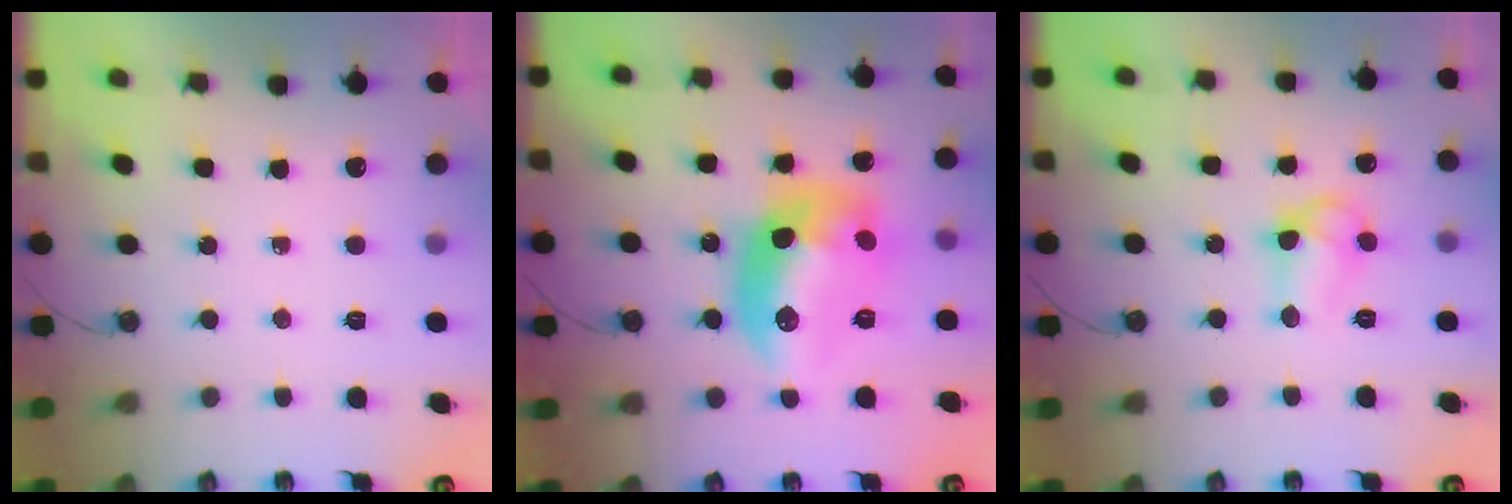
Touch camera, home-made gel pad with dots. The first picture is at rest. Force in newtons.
{"total": 16.1, "press": 16.0, "slide": 1.0}
{"total": 10.0, "press": 9.9, "slide": 1.0}